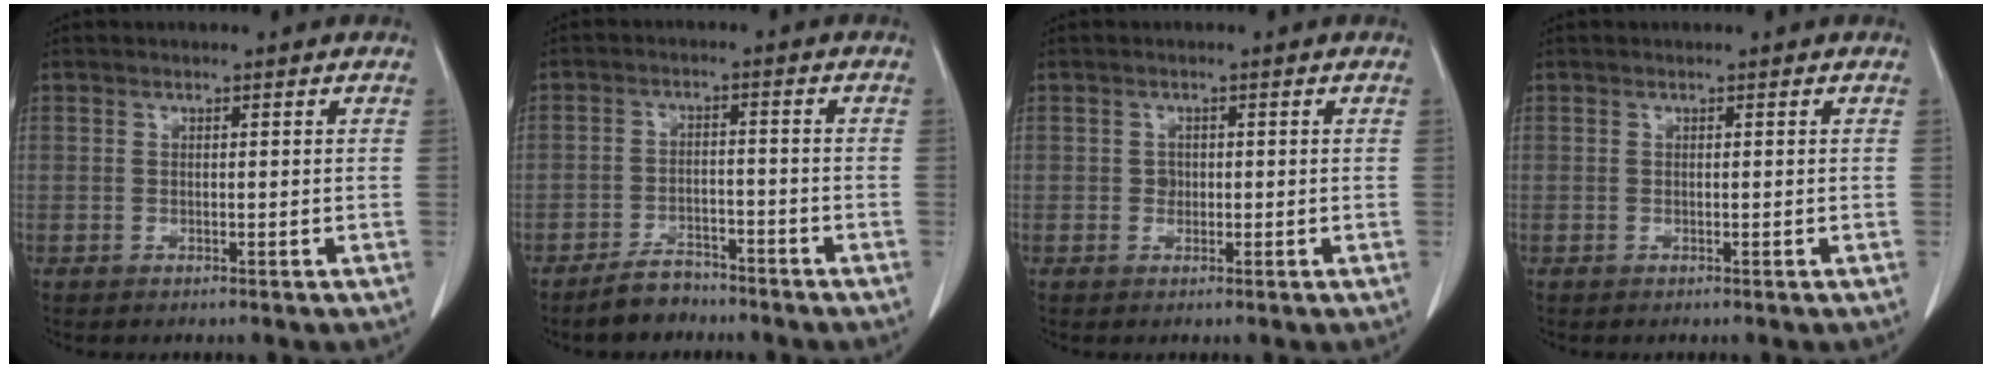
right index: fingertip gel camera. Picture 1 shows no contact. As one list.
[{"total": 5.6, "force": [-4.7, 2.4, 1.8], "torque": [-0.037, 0.001, -0.078]}, {"total": 1.8, "force": [-0.1, 1.5, 0.9], "torque": [-0.014, 0.006, 0.001]}, {"total": 0.0}]